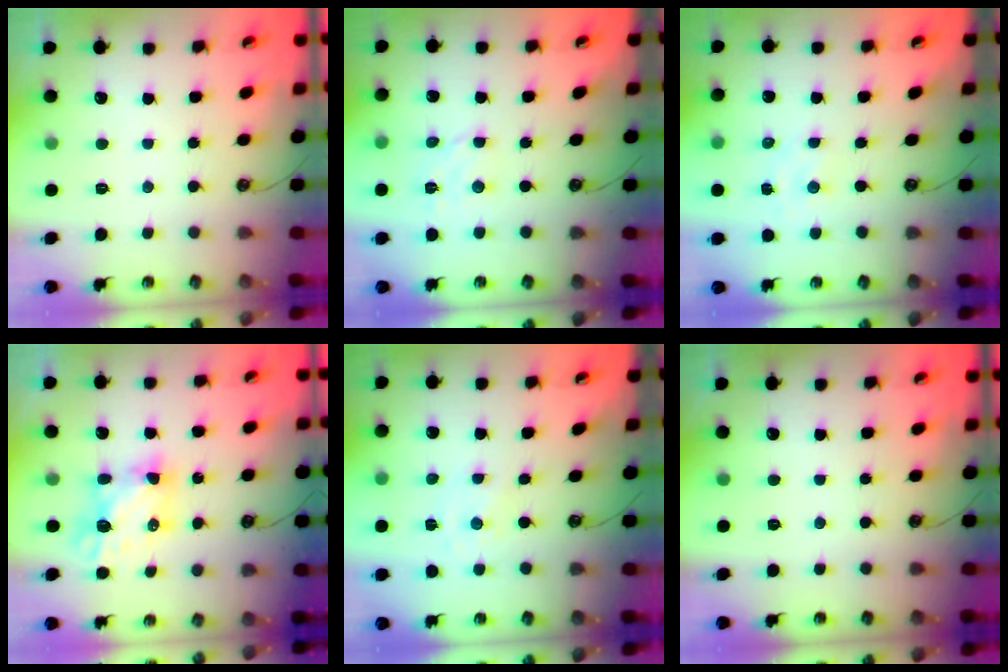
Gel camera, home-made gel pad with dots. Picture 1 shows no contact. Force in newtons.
{"total": 2.9, "press": 2.8, "slide": 0.3}
{"total": 1.7, "press": 1.6, "slide": 0.3}
{"total": 6.5, "press": 6.5, "slide": 0.7}
{"total": 0.0}
{"total": 0.0}